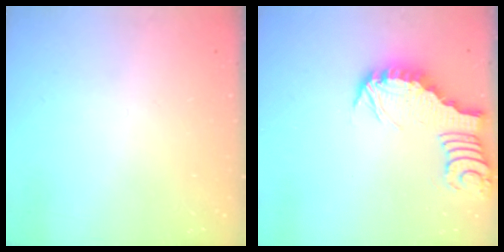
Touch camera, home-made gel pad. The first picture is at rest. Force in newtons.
{"total": 2.7, "press": 2.7, "slide": 0.1}